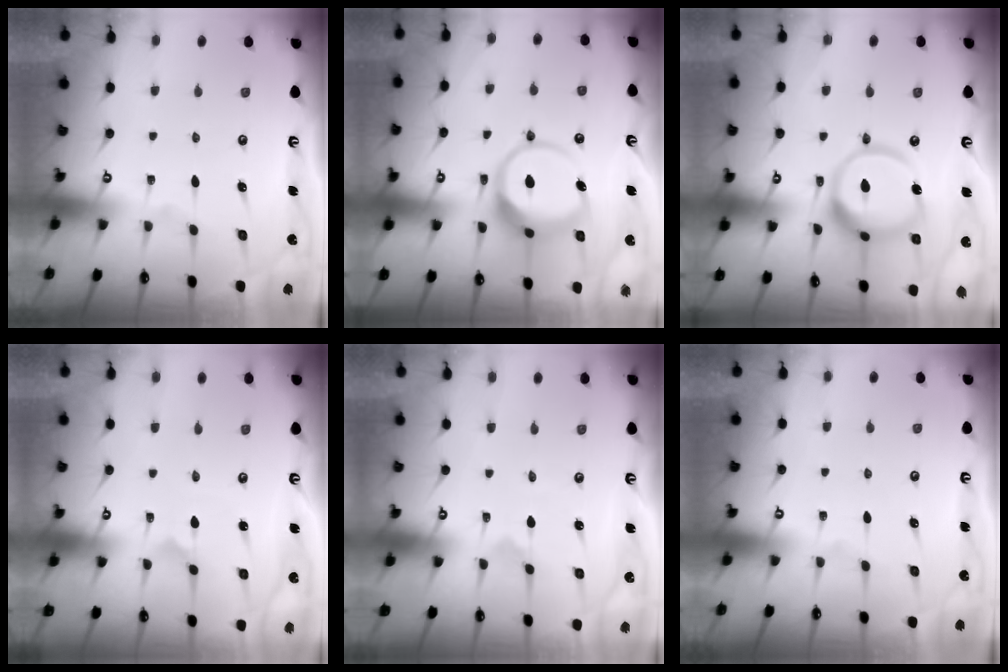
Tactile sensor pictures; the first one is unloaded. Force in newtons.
{"total": 11.6, "press": 11.4, "slide": 1.6}
{"total": 16.1, "press": 16.0, "slide": 1.9}
{"total": 1.2, "press": 1.2, "slide": 0.0}
{"total": 0.0}
{"total": 0.0}